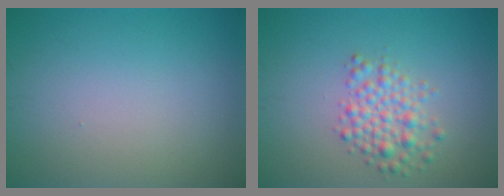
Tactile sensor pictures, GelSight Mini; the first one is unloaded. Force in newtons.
{"total": 3.2, "press": 3.2, "slide": 0.1}